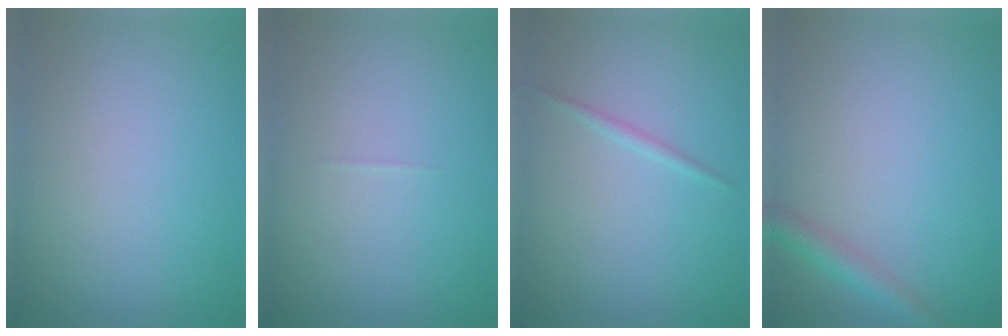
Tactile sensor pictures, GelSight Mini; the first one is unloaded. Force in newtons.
{"total": 0.0}
{"total": 0.8, "press": 0.8, "slide": 0.0}
{"total": 2.4, "press": 2.4, "slide": 0.2}